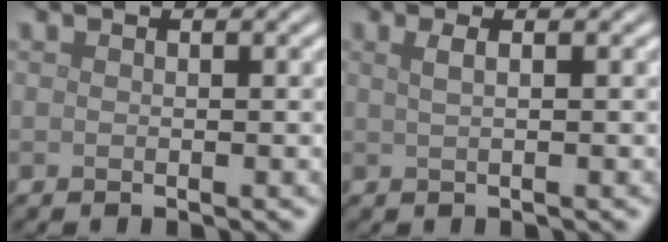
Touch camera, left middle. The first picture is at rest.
{"total": 2.1, "force": [0.8, 0.9, 1.6], "torque": [-0.016, 0.000, 0.000]}